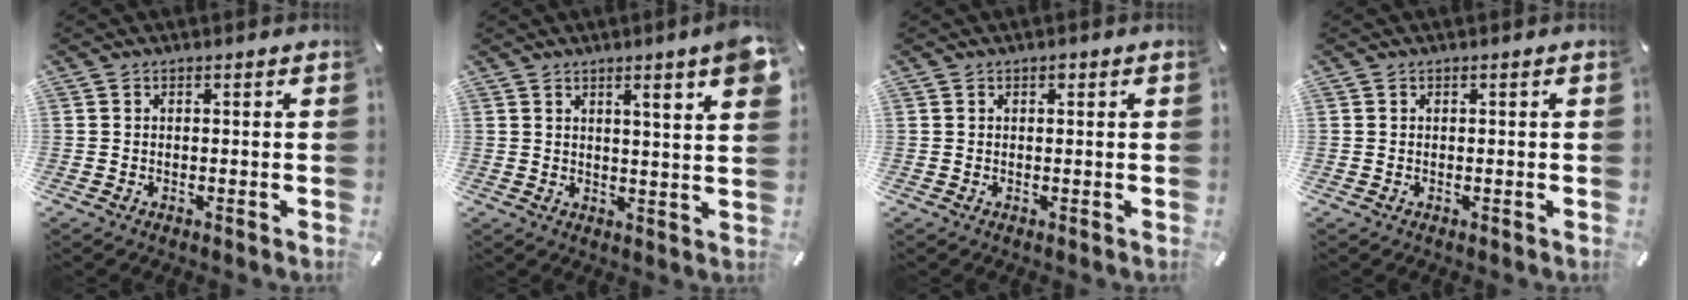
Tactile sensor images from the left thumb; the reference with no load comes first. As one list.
[{"total": 7.3, "force": [4.1, 0.2, 6.1], "torque": [-0.090, -0.023, 0.061]}, {"total": 0.5, "force": [0.3, 0.4, 0.2], "torque": [-0.004, 0.001, 0.006]}, {"total": 0.0}]